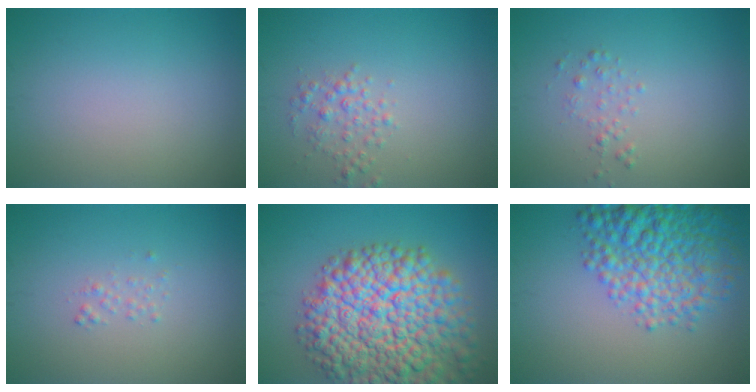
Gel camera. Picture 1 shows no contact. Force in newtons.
{"total": 1.9, "press": 1.9, "slide": 0.0}
{"total": 1.1, "press": 1.1, "slide": 0.1}
{"total": 0.7, "press": 0.7, "slide": 0.1}
{"total": 13.6, "press": 13.5, "slide": 0.6}
{"total": 7.6, "press": 7.6, "slide": 0.3}